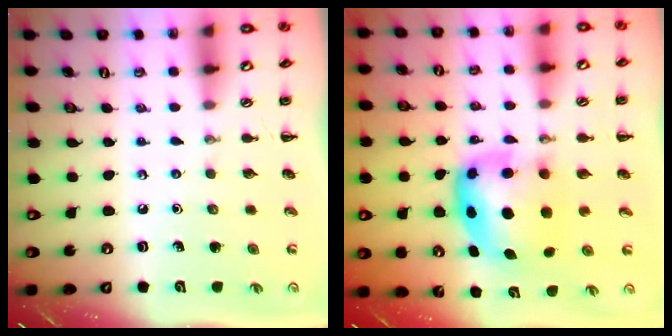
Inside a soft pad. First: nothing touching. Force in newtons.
{"total": 6.9, "press": 6.7, "slide": 1.6}